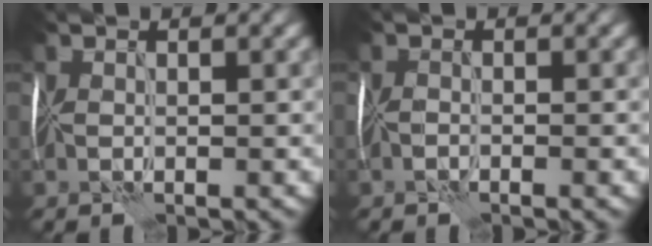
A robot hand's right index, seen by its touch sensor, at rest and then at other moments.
{"total": 0.6, "force": [-0.5, 0.1, 0.2], "torque": [-0.009, 0.002, -0.011]}